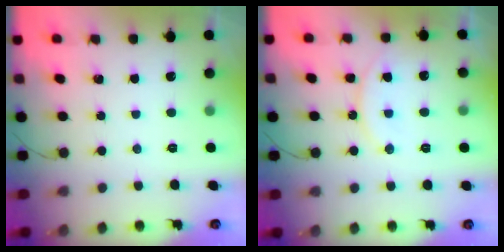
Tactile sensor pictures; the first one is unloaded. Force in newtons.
{"total": 10.7, "press": 10.6, "slide": 0.9}